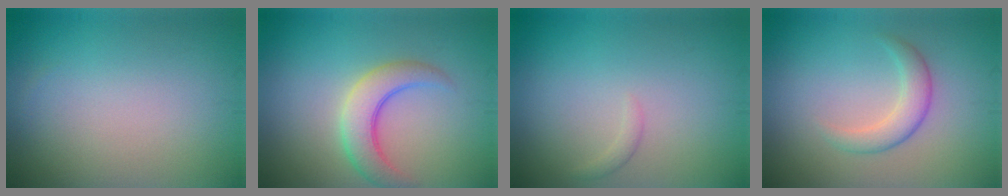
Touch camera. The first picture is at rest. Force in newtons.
{"total": 4.3, "press": 4.3, "slide": 0.3}
{"total": 0.7, "press": 0.7, "slide": 0.1}
{"total": 2.5, "press": 2.5, "slide": 0.1}